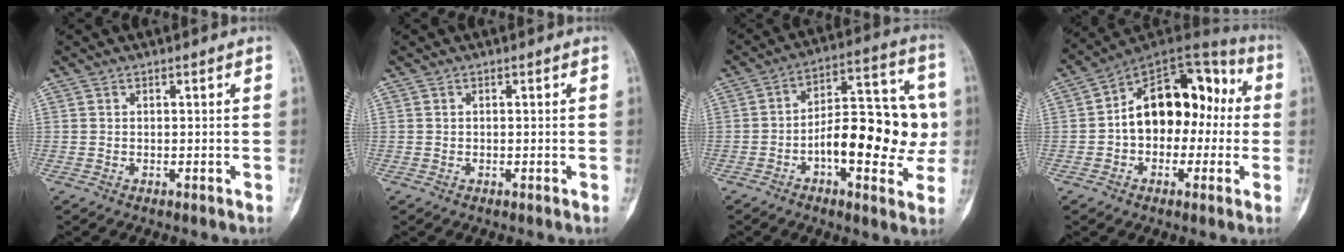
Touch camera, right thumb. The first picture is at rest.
{"total": 0.0}
{"total": 19.0, "force": [-2.5, 8.6, 16.8], "torque": [-0.214, 0.036, -0.040]}
{"total": 17.7, "force": [0.2, 11.7, 13.3], "torque": [-0.151, 0.053, -0.008]}